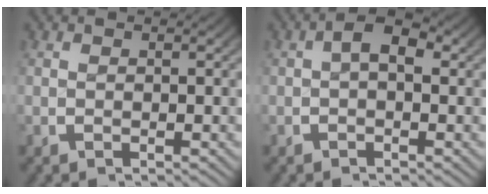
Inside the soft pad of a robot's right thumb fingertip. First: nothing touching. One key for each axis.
{"total": 3.3, "fx": 0.6, "fy": 2.0, "fz": 2.6, "tx": -0.037, "ty": 0.006, "tz": 0.000}